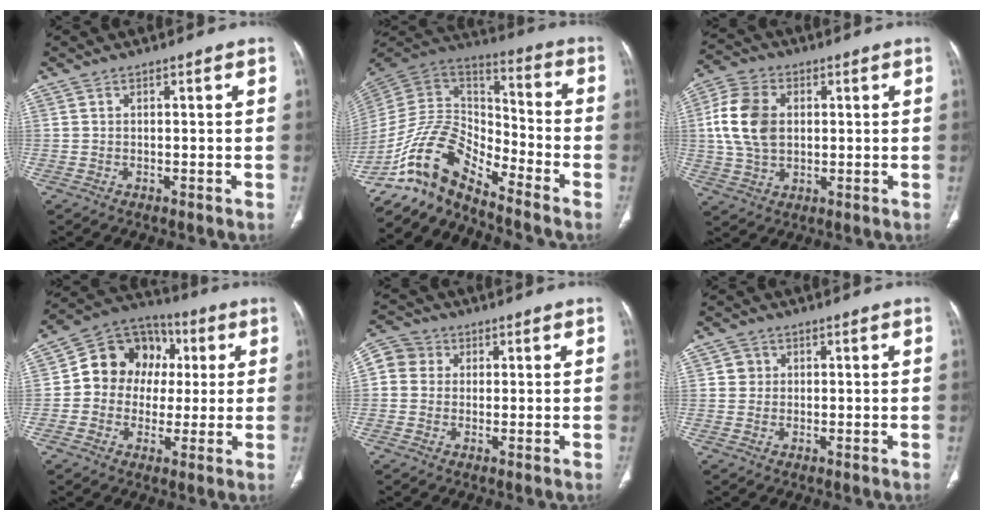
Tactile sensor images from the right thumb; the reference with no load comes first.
{"total": 14.0, "force": [-11.2, 5.1, 6.7], "torque": [-0.119, 0.099, -0.223]}
{"total": 11.5, "force": [1.5, 8.1, 8.0], "torque": [-0.150, 0.006, 0.028]}
{"total": 14.2, "force": [1.4, 12.4, 6.8], "torque": [-0.063, 0.027, 0.013]}
{"total": 7.6, "force": [1.6, 7.0, 2.5], "torque": [-0.040, 0.018, 0.025]}
{"total": 2.1, "force": [0.5, 2.0, 0.4], "torque": [0.007, 0.001, 0.006]}